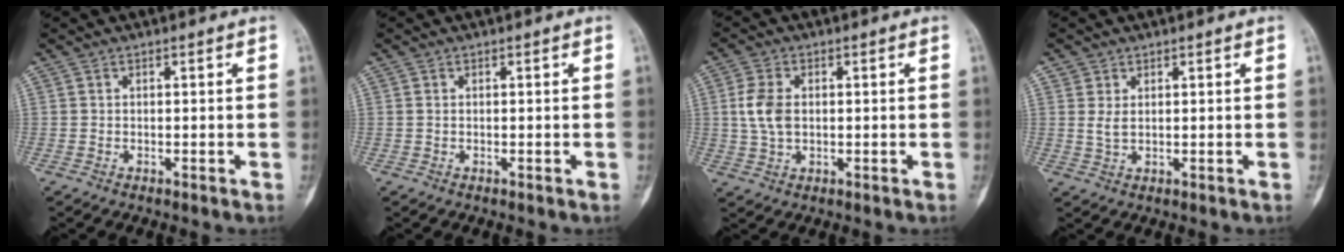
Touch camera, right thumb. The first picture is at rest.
{"total": 0.0}
{"total": 6.0, "force": [0.6, 3.8, 4.6], "torque": [-0.098, 0.004, 0.012]}
{"total": 2.3, "force": [0.8, 1.7, 1.4], "torque": [-0.022, -0.004, 0.018]}